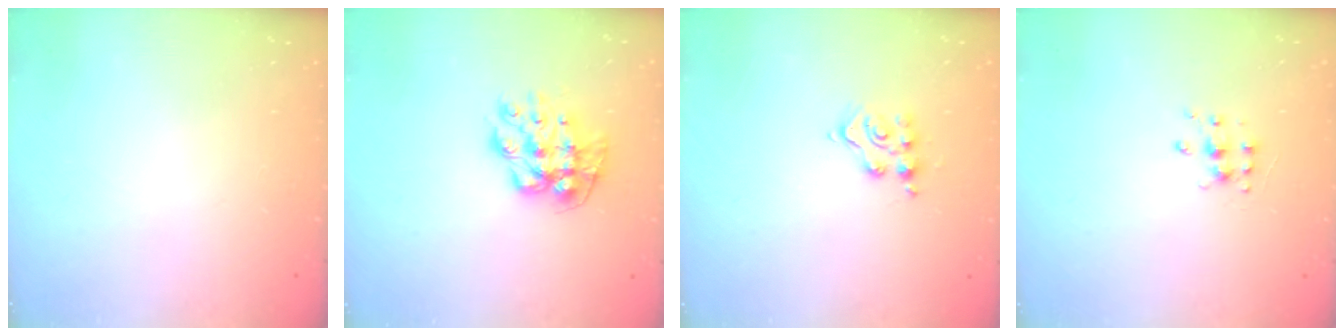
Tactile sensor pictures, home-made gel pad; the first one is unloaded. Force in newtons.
{"total": 10.5, "press": 10.4, "slide": 0.9}
{"total": 6.4, "press": 6.4, "slide": 0.4}
{"total": 5.5, "press": 5.5, "slide": 0.4}